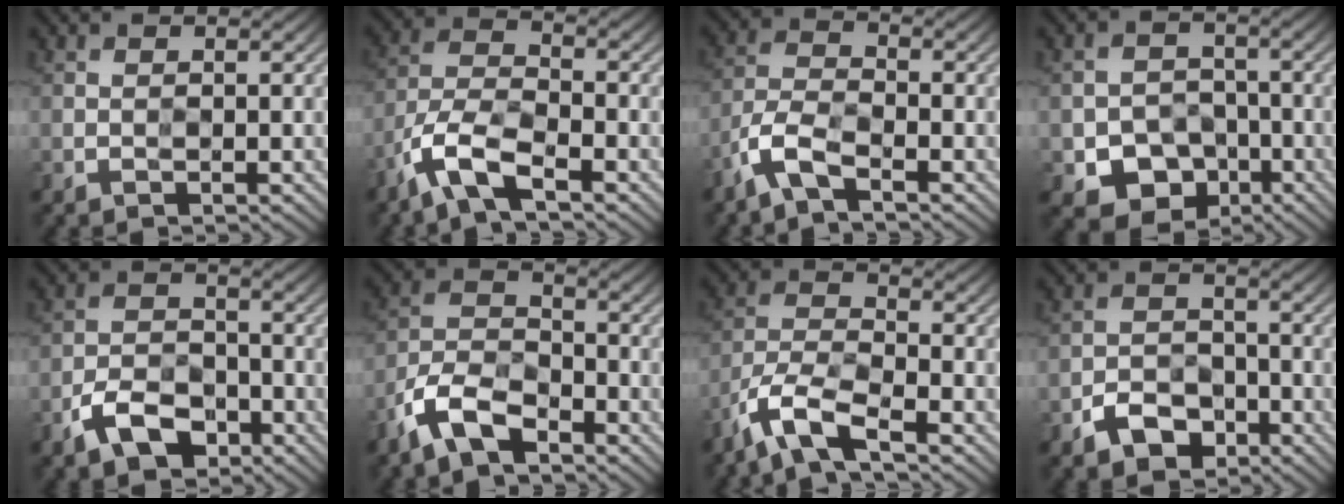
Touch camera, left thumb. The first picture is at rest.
{"total": 7.5, "force": [-4.9, 2.4, 5.2], "torque": [-0.113, 0.000, -0.113]}
{"total": 5.3, "force": [-3.5, 1.6, 3.5], "torque": [-0.084, -0.004, -0.089]}
{"total": 7.9, "force": [-3.7, 6.0, 3.6], "torque": [-0.063, -0.019, -0.066]}
{"total": 6.4, "force": [-3.9, 3.5, 3.6], "torque": [-0.070, -0.002, -0.086]}
{"total": 8.2, "force": [-5.4, 3.6, 5.0], "torque": [-0.101, -0.001, -0.126]}
{"total": 7.8, "force": [-5.5, 2.0, 5.1], "torque": [-0.111, -0.003, -0.124]}
{"total": 5.1, "force": [-3.1, 3.1, 2.4], "torque": [-0.046, -0.002, -0.067]}